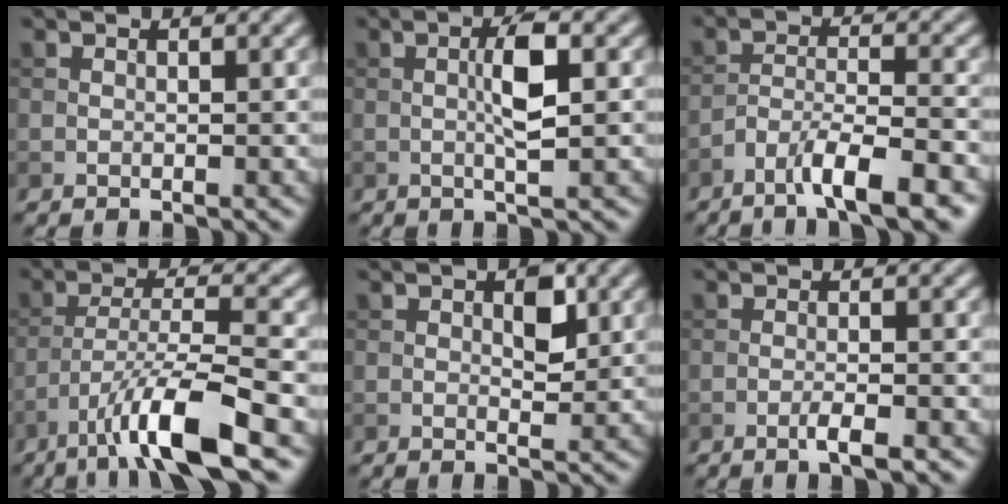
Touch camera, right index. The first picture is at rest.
{"total": 3.6, "force": [0.3, 0.6, 3.5], "torque": [-0.068, 0.004, 0.004]}
{"total": 6.5, "force": [-4.5, 1.3, 4.5], "torque": [-0.073, 0.002, -0.075]}
{"total": 8.1, "force": [-5.0, 1.2, 6.3], "torque": [-0.112, 0.003, -0.092]}
{"total": 2.2, "force": [0.6, 1.1, 1.8], "torque": [-0.024, -0.004, 0.009]}
{"total": 2.2, "force": [-1.1, 0.3, 1.9], "torque": [-0.029, 0.004, -0.024]}